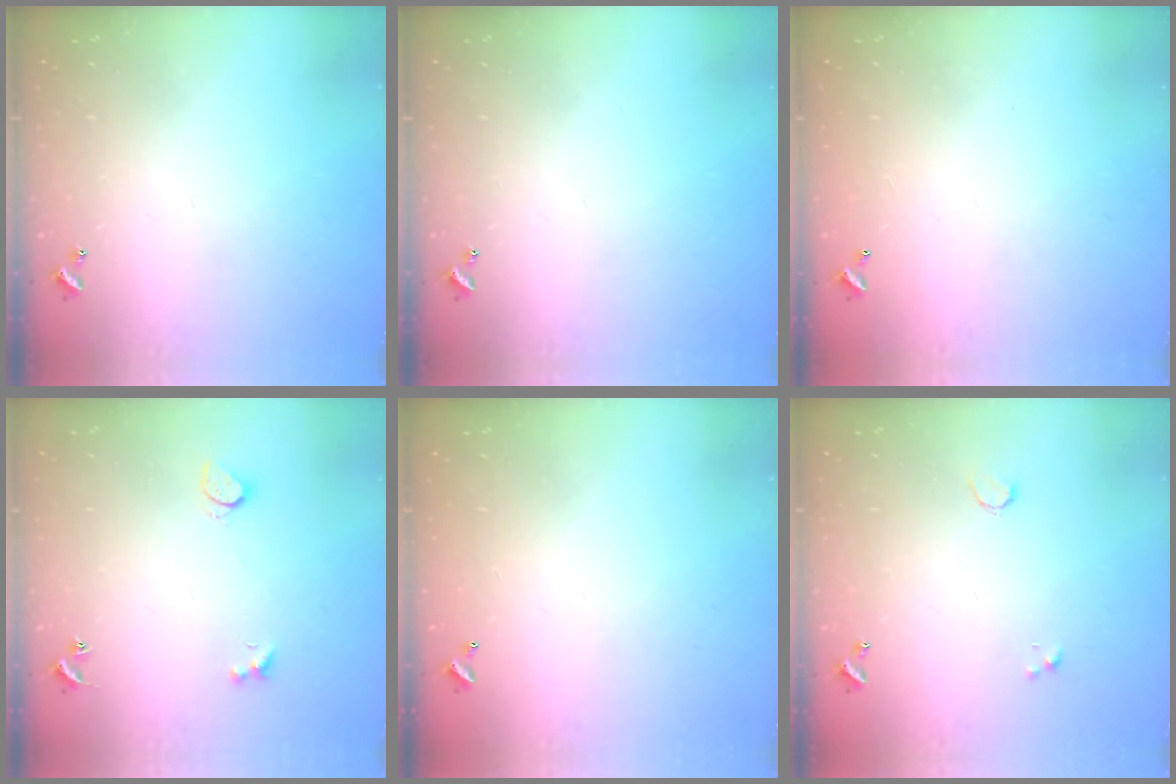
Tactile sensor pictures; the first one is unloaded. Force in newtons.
{"total": 0.0}
{"total": 3.0, "press": 3.0, "slide": 0.1}
{"total": 1.8, "press": 1.7, "slide": 0.5}
{"total": 3.0, "press": 3.0, "slide": 0.1}
{"total": 1.4, "press": 1.3, "slide": 0.2}